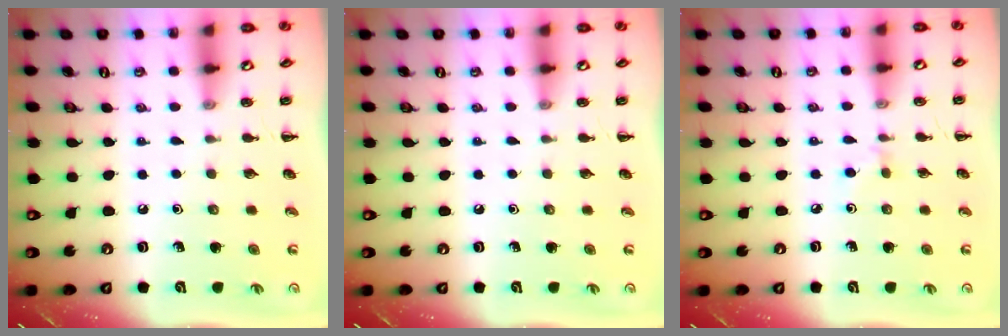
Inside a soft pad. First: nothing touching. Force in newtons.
{"total": 0.0}
{"total": 2.8, "press": 2.6, "slide": 1.1}